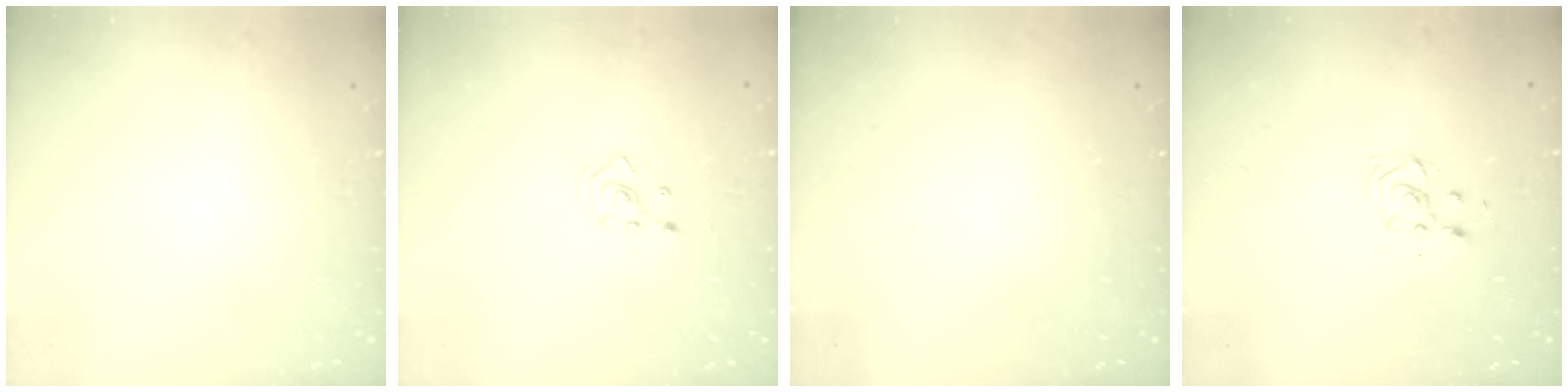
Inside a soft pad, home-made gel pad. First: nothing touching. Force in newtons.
{"total": 2.5, "press": 2.5, "slide": 0.3}
{"total": 0.0}
{"total": 3.6, "press": 3.6, "slide": 0.1}